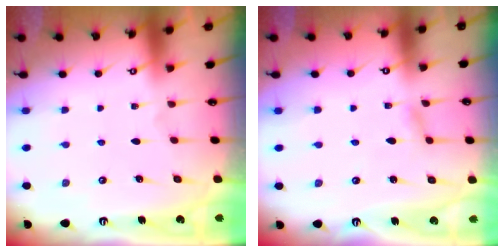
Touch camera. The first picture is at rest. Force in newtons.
{"total": 2.5, "press": 2.5, "slide": 0.2}